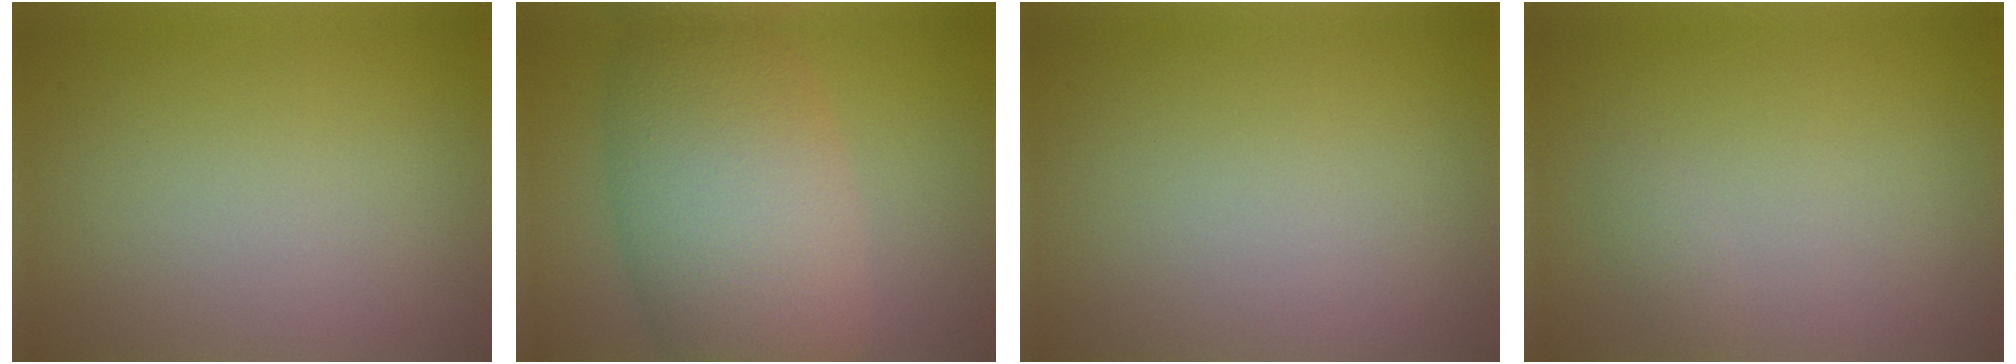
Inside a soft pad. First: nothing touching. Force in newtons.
{"total": 9.5, "press": 9.5, "slide": 0.3}
{"total": 0.0}
{"total": 0.7, "press": 0.7, "slide": 0.0}